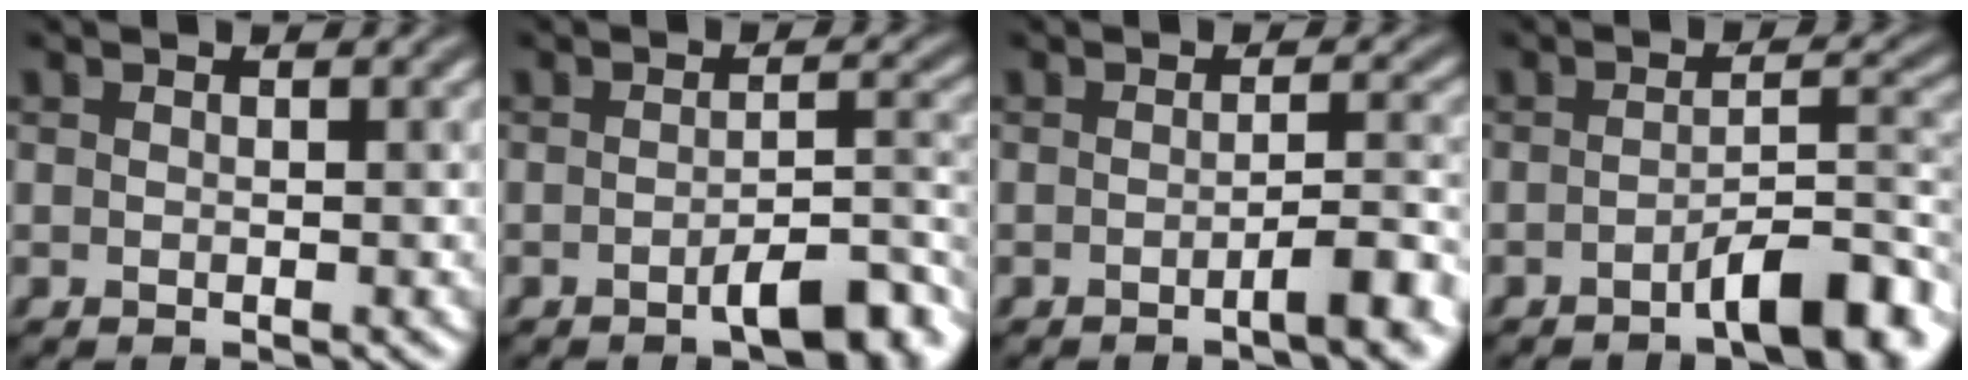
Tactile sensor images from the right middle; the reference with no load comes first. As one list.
[{"total": 4.8, "force": [-2.8, 1.4, 3.6], "torque": [-0.052, 0.005, -0.040]}, {"total": 3.5, "force": [-1.5, 0.8, 3.1], "torque": [-0.037, 0.012, -0.033]}, {"total": 5.3, "force": [-3.2, 1.2, 4.0], "torque": [-0.056, 0.009, -0.049]}]